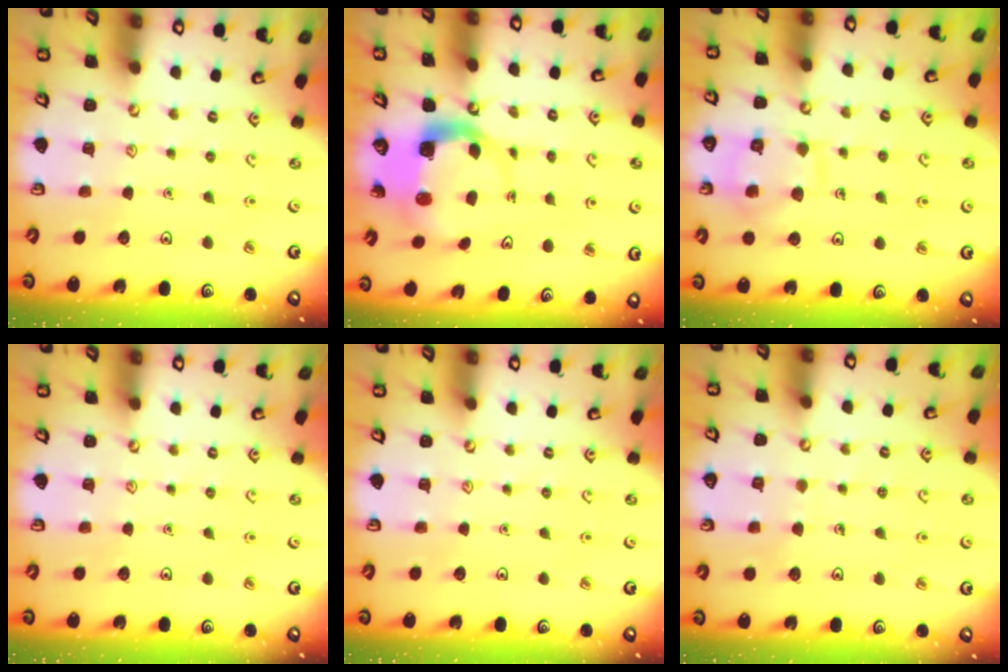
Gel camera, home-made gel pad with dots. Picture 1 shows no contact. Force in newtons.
{"total": 5.7, "press": 5.7, "slide": 0.8}
{"total": 10.6, "press": 10.6, "slide": 0.2}
{"total": 0.0}
{"total": 0.0}
{"total": 4.3, "press": 4.3, "slide": 0.3}